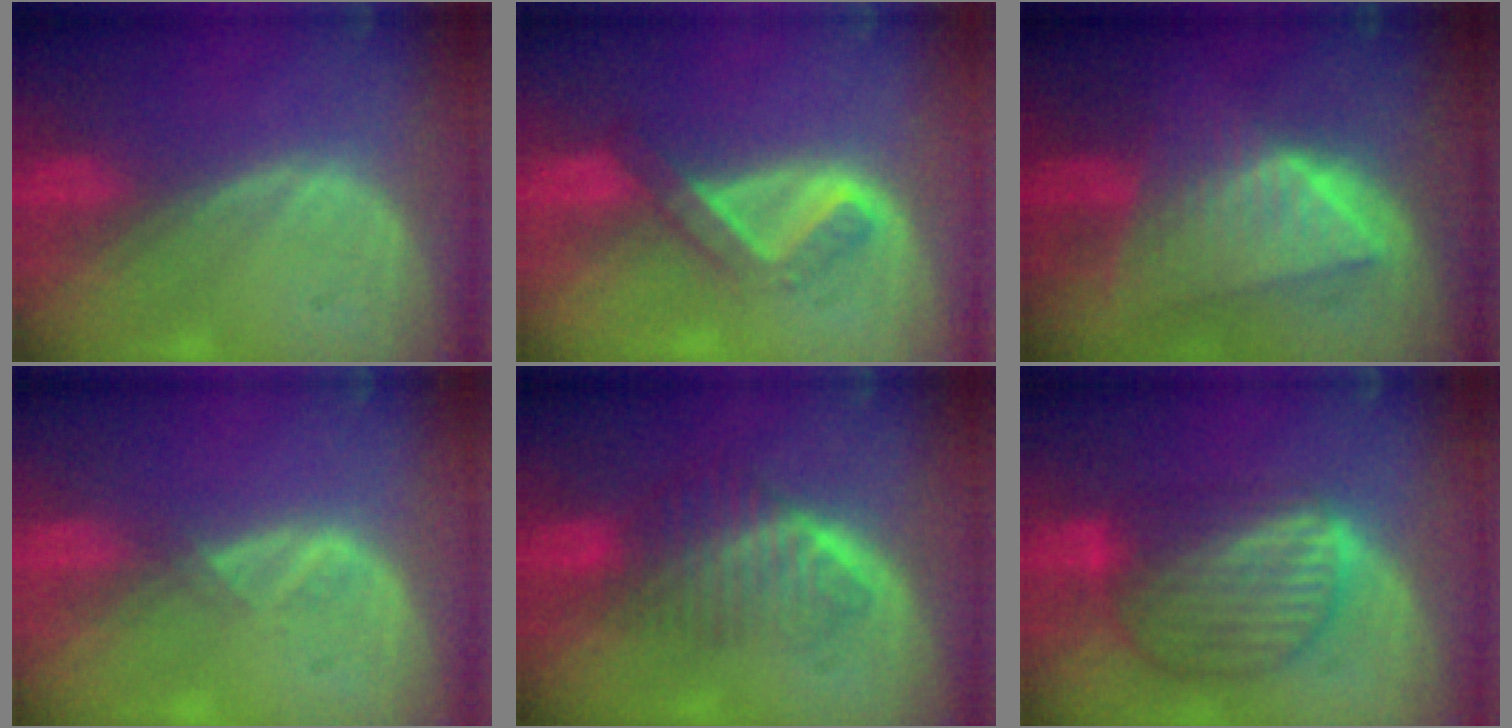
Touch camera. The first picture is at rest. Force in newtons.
{"total": 5.2, "press": 4.5, "slide": 2.7}
{"total": 8.8, "press": 7.9, "slide": 3.7}
{"total": 1.3, "press": 1.2, "slide": 0.7}
{"total": 6.6, "press": 6.0, "slide": 2.8}
{"total": 9.3, "press": 7.9, "slide": 4.9}